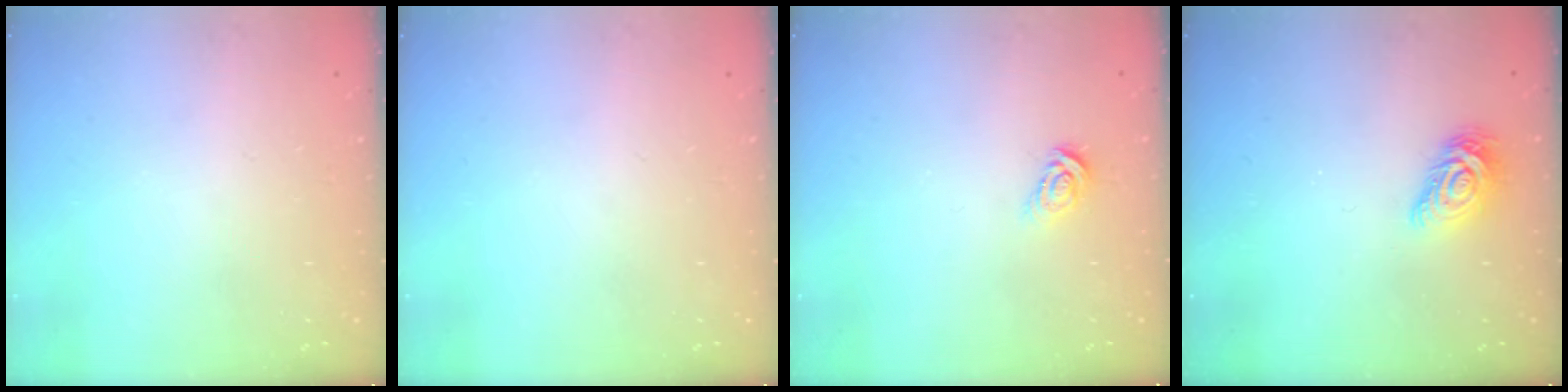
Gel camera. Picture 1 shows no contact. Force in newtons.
{"total": 0.0}
{"total": 6.0, "press": 6.0, "slide": 0.6}
{"total": 9.0, "press": 9.0, "slide": 0.5}